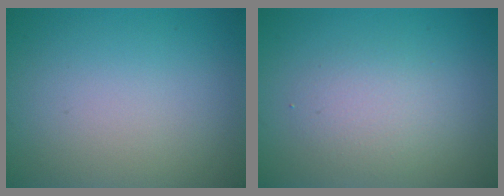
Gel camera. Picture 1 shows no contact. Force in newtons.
{"total": 2.4, "press": 2.4, "slide": 0.2}